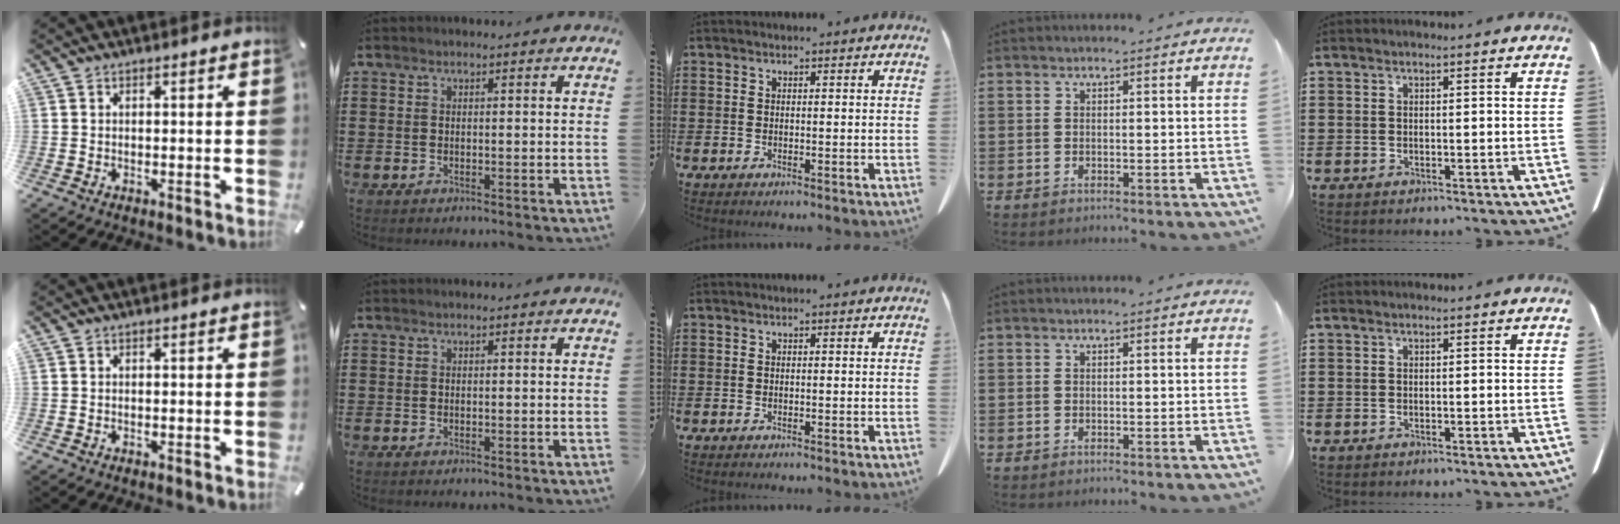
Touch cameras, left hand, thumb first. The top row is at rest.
{}